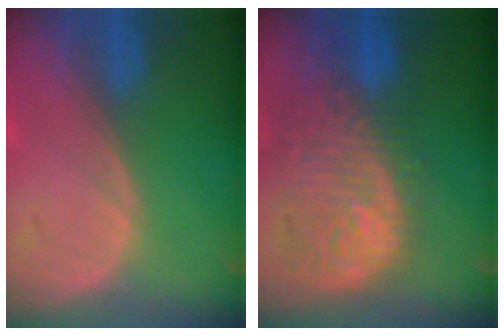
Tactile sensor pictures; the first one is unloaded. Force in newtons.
{"total": 12.0, "press": 10.7, "slide": 5.3}